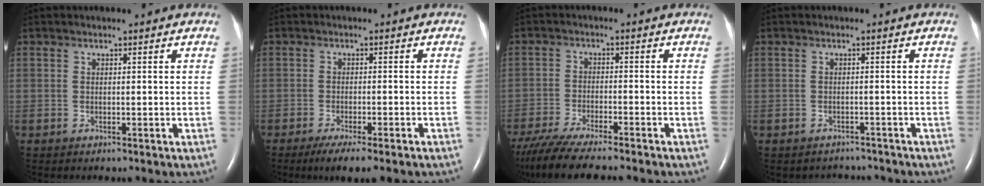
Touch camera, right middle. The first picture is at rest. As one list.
[{"total": 6.4, "force": [-4.6, 0.4, 4.5], "torque": [-0.063, -0.015, -0.065]}, {"total": 11.4, "force": [-9.8, 0.7, 5.9], "torque": [-0.095, -0.029, -0.156]}, {"total": 2.5, "force": [-2.3, 1.0, -0.6], "torque": [0.001, 0.004, -0.031]}]